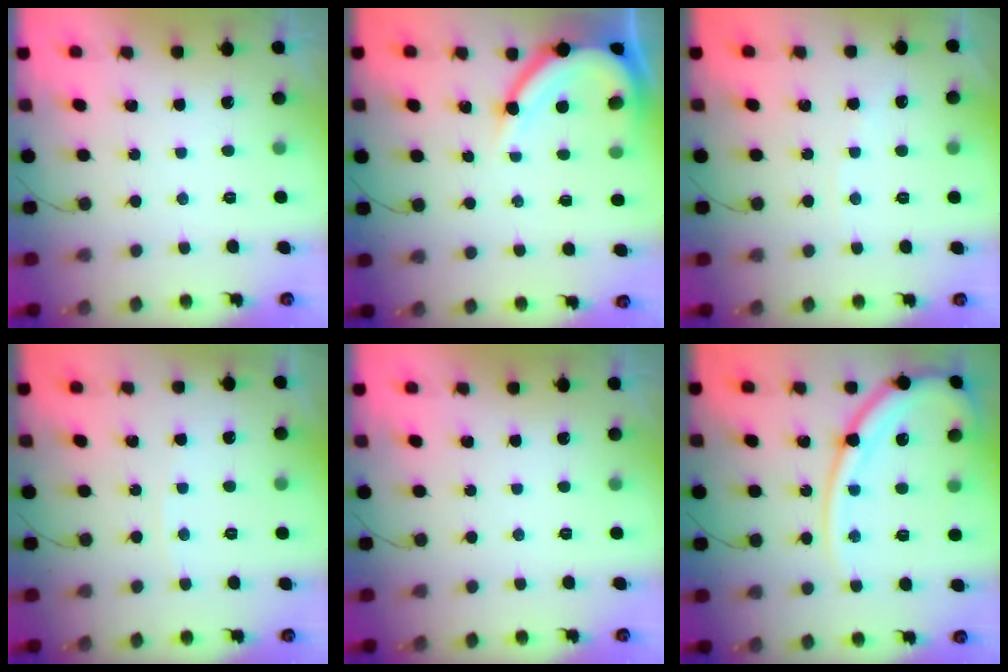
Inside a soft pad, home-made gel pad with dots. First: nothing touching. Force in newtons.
{"total": 10.0, "press": 9.9, "slide": 0.9}
{"total": 2.7, "press": 2.7, "slide": 0.5}
{"total": 3.1, "press": 3.1, "slide": 0.4}
{"total": 0.0}
{"total": 16.7, "press": 16.6, "slide": 1.6}